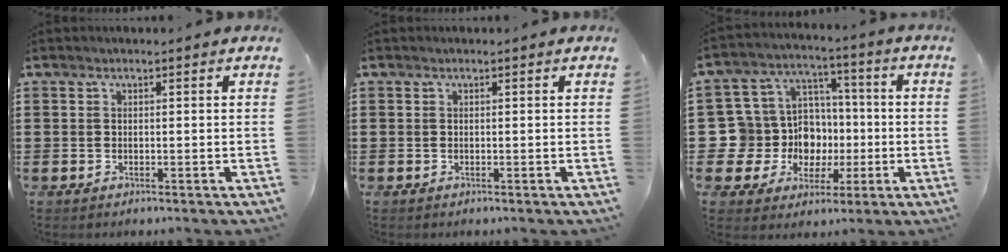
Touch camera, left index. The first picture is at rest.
{"total": 0.0}
{"total": 11.1, "force": [-0.9, 10.7, 2.9], "torque": [-0.110, -0.003, -0.004]}